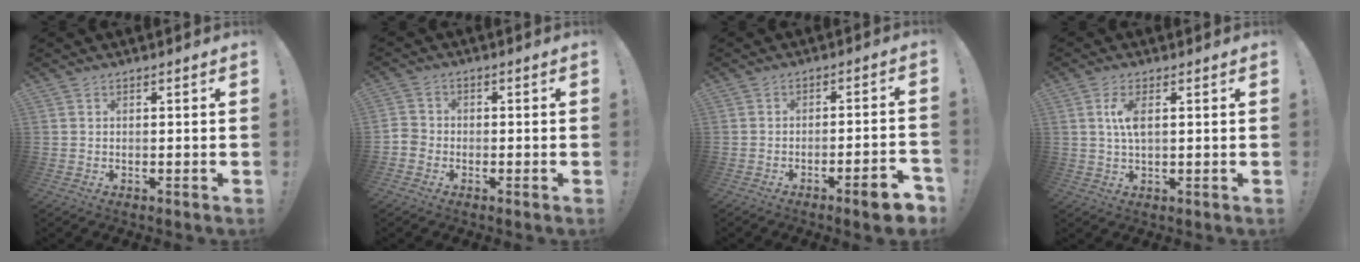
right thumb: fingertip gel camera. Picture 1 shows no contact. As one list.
[{"total": 3.5, "force": [-1.8, 2.8, 0.9], "torque": [-0.023, 0.015, -0.033]}, {"total": 7.3, "force": [-4.0, 0.7, 6.1], "torque": [-0.093, 0.017, -0.062]}, {"total": 5.2, "force": [1.1, 2.0, 4.6], "torque": [-0.084, -0.004, 0.013]}]